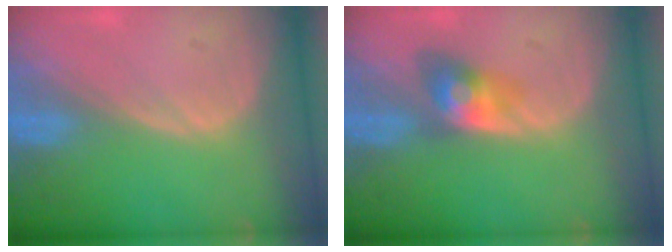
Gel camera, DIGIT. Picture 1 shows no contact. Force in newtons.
{"total": 4.0, "press": 4.0, "slide": 0.3}